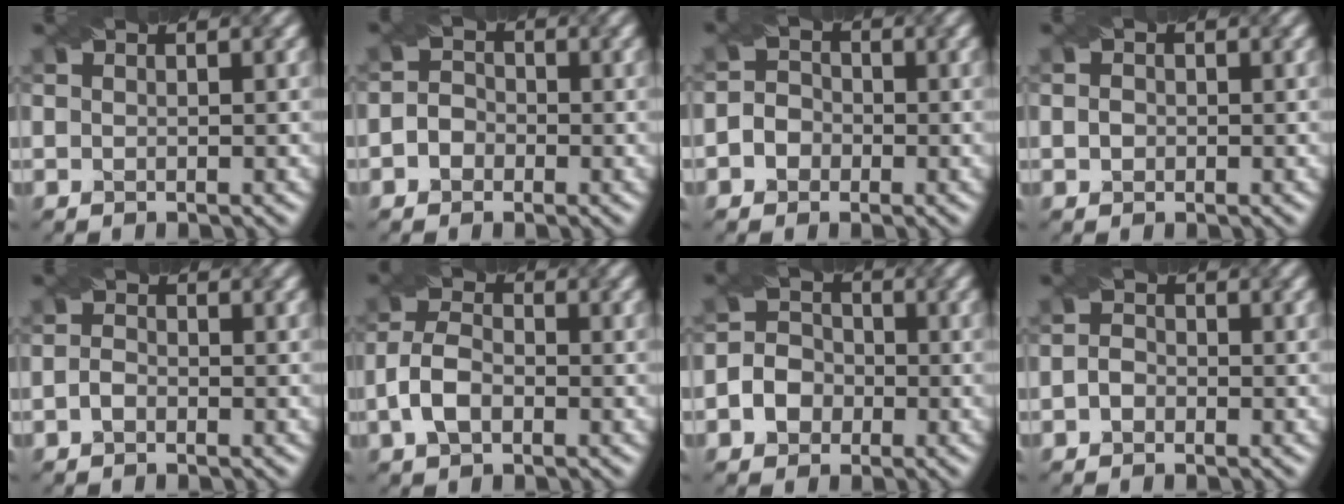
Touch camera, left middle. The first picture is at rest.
{"total": 2.0, "force": [-1.1, 1.5, 0.7], "torque": [0.001, 0.004, -0.024]}
{"total": 2.8, "force": [-1.2, 2.3, 0.8], "torque": [0.005, 0.010, -0.029]}
{"total": 0.9, "force": [-0.3, 0.7, 0.3], "torque": [-0.006, 0.003, -0.007]}
{"total": 1.1, "force": [-0.9, 0.4, 0.6], "torque": [-0.017, 0.004, -0.017]}
{"total": 3.6, "force": [-1.5, 2.1, 2.5], "torque": [-0.059, 0.006, -0.031]}
{"total": 4.2, "force": [-1.6, 3.5, 1.6], "torque": [-0.014, 0.010, -0.041]}
{"total": 1.3, "force": [-0.9, 0.8, 0.6], "torque": [-0.012, 0.003, -0.018]}